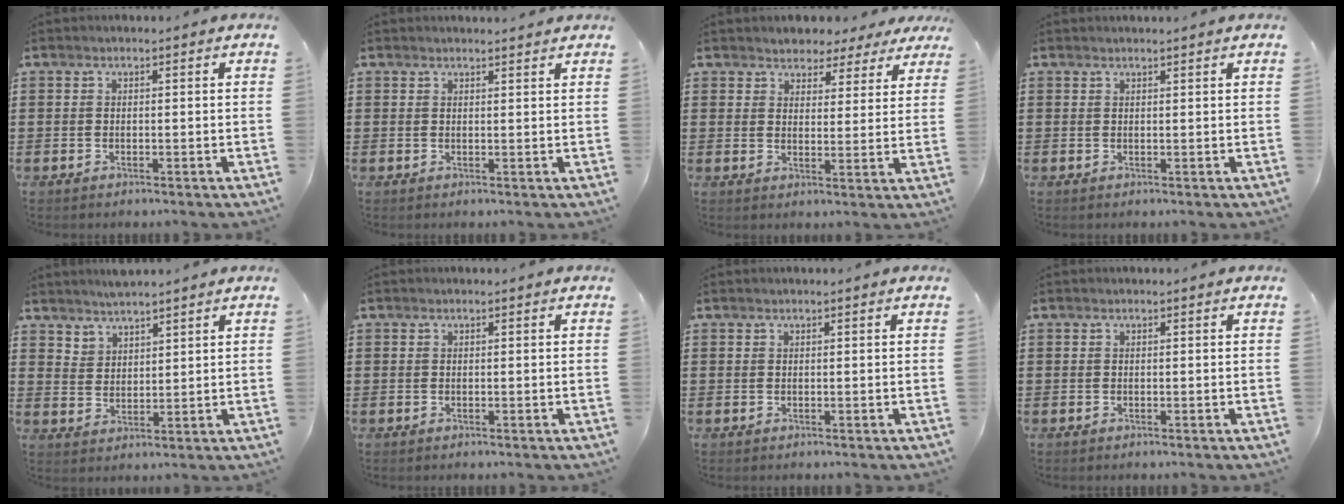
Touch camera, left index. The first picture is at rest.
{"total": 1.2, "force": [1.2, -0.1, 0.2], "torque": [-0.007, -0.002, 0.024]}
{"total": 3.7, "force": [3.4, 1.5, -0.1], "torque": [-0.018, -0.008, 0.060]}
{"total": 0.8, "force": [0.7, -0.1, 0.3], "torque": [-0.005, -0.003, 0.015]}
{"total": 3.4, "force": [3.3, 1.0, -0.4], "torque": [-0.003, -0.005, 0.064]}
{"total": 0.0}
{"total": 0.0}
{"total": 0.0}